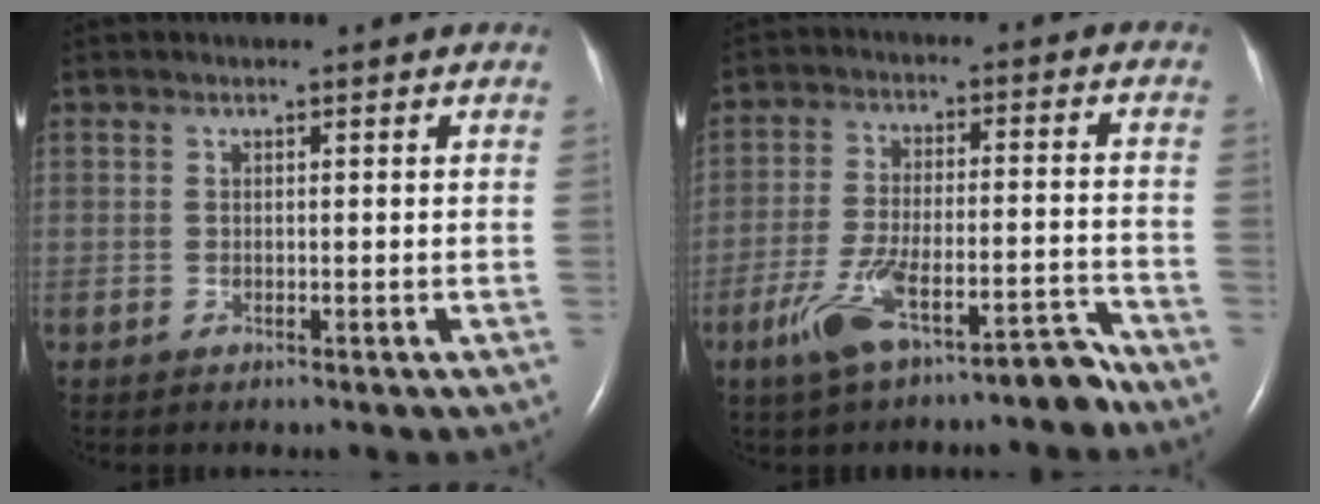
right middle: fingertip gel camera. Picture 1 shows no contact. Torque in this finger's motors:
{"motor_torque": [0.71, -0.61, 0.12, 0.12]}